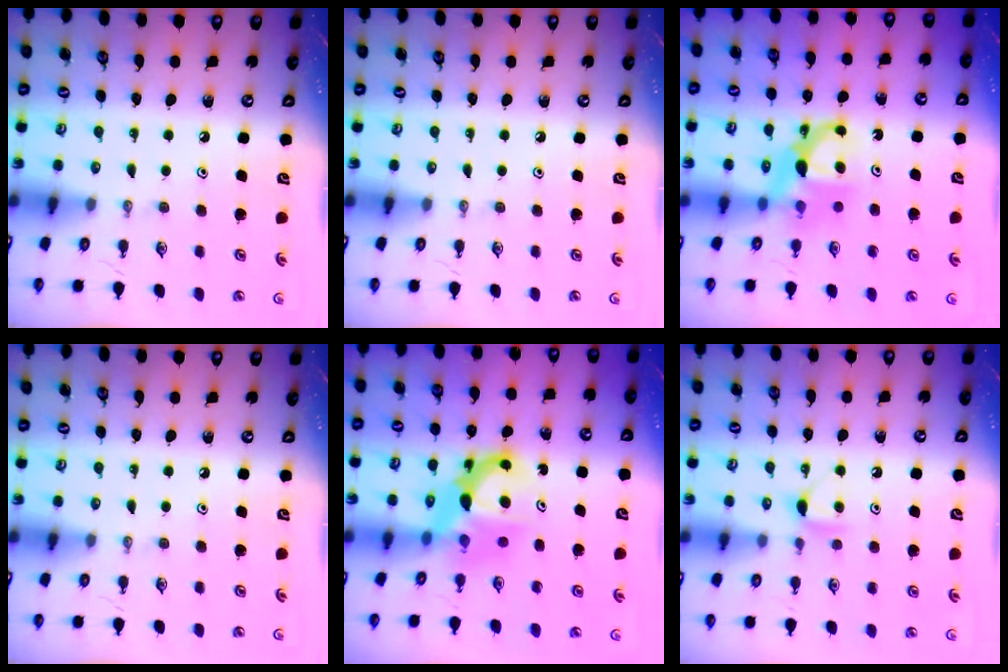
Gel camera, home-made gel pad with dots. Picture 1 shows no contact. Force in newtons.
{"total": 0.0}
{"total": 7.3, "press": 7.3, "slide": 0.4}
{"total": 0.0}
{"total": 7.6, "press": 7.6, "slide": 0.6}
{"total": 6.1, "press": 6.1, "slide": 0.6}